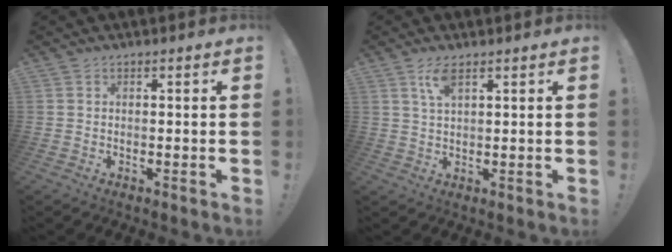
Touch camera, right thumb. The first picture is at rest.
{"total": 4.5, "force": [2.5, 1.3, 3.5], "torque": [-0.062, -0.007, 0.041]}